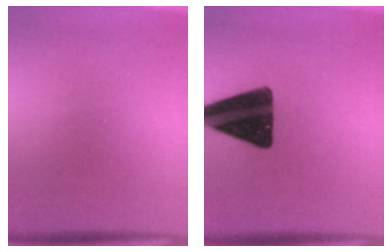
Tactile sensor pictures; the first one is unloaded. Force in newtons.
{"total": 15.5}